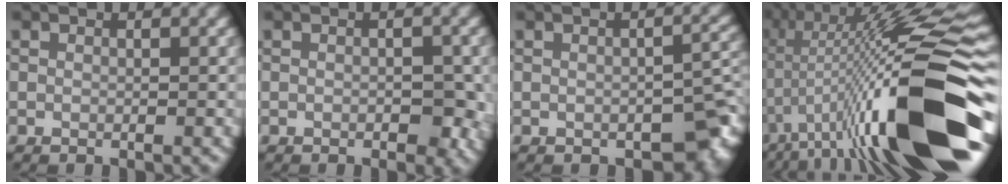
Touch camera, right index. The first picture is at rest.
{"total": 2.3, "force": [-0.5, 1.2, 1.9], "torque": [-0.020, -0.001, -0.007]}
{"total": 5.0, "force": [-2.2, 2.7, 3.5], "torque": [-0.027, -0.009, -0.020]}
{"total": 17.6, "force": [-4.3, 3.7, 16.7], "torque": [-0.271, 0.021, -0.076]}